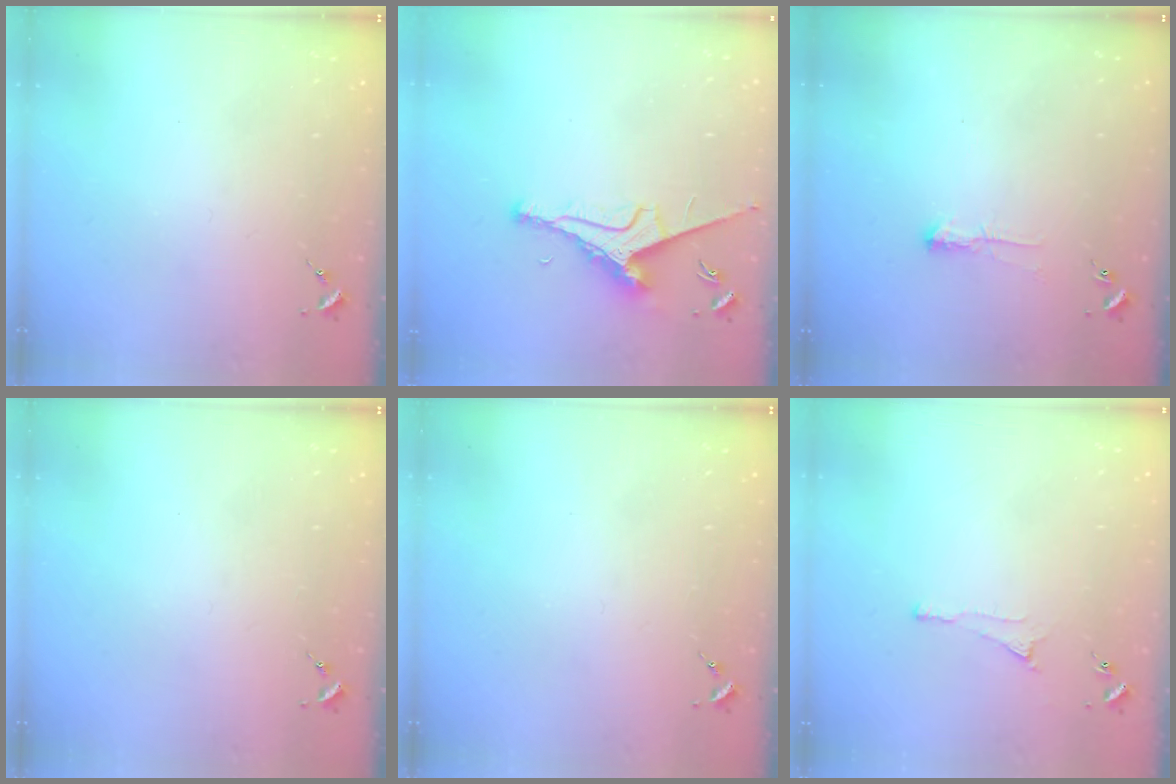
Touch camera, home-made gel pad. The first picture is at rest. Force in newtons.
{"total": 8.3, "press": 8.2, "slide": 1.0}
{"total": 3.9, "press": 3.9, "slide": 0.5}
{"total": 0.0}
{"total": 0.0}
{"total": 4.9, "press": 4.8, "slide": 0.6}